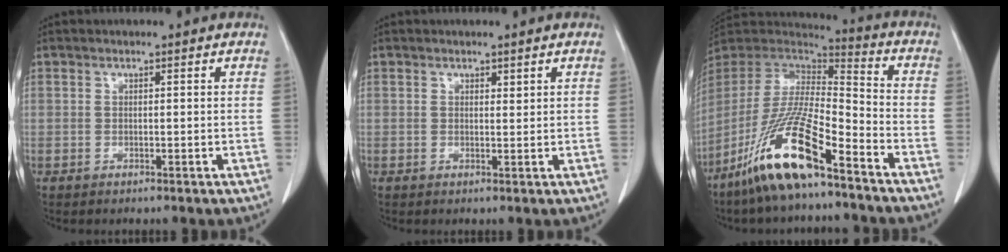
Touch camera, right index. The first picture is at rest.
{"total": 0.7, "force": [0.5, 0.3, 0.3], "torque": [-0.004, -0.005, 0.008]}
{"total": 17.6, "force": [-11.6, 2.3, 13.0], "torque": [-0.281, -0.030, -0.221]}